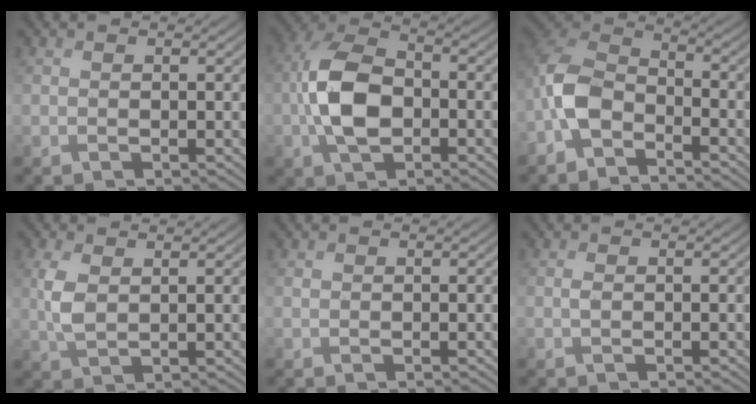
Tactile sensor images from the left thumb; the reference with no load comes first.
{"total": 9.1, "force": [-1.4, 5.3, 7.3], "torque": [-0.159, 0.015, -0.039]}
{"total": 7.3, "force": [-3.7, 4.1, 4.7], "torque": [-0.107, 0.011, -0.094]}
{"total": 3.8, "force": [1.7, 1.5, 3.0], "torque": [-0.079, 0.010, 0.037]}
{"total": 0.7, "force": [0.7, -0.1, -0.1], "torque": [0.004, 0.003, 0.011]}
{"total": 0.7, "force": [0.5, 0.0, 0.5], "torque": [-0.012, 0.006, 0.009]}